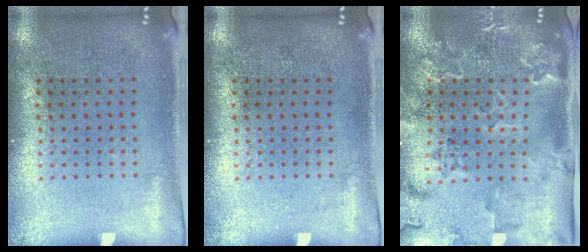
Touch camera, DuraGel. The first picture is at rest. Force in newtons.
{"total": 0.0}
{"total": 2.4, "press": 2.2, "slide": 0.8}